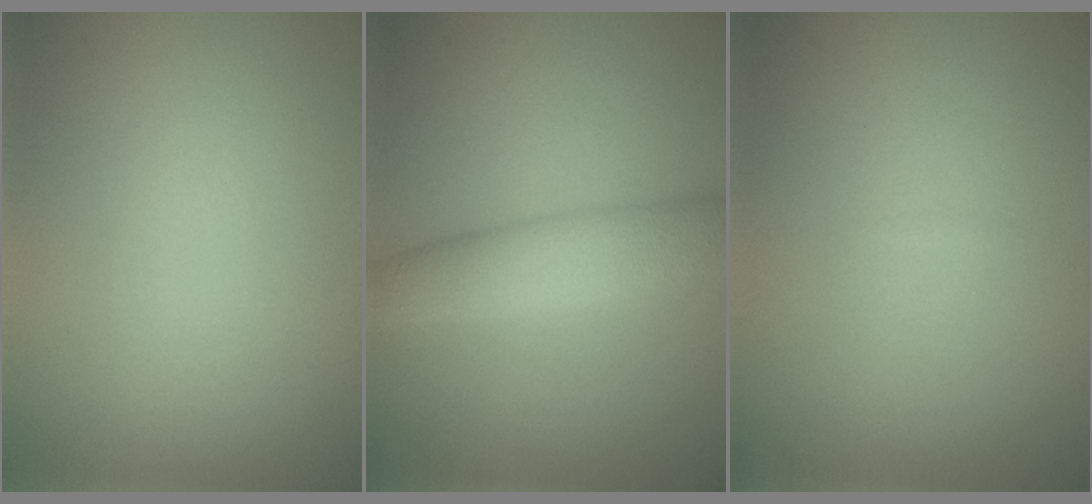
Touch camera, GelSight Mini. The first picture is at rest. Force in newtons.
{"total": 5.4, "press": 5.4, "slide": 0.2}
{"total": 0.0}